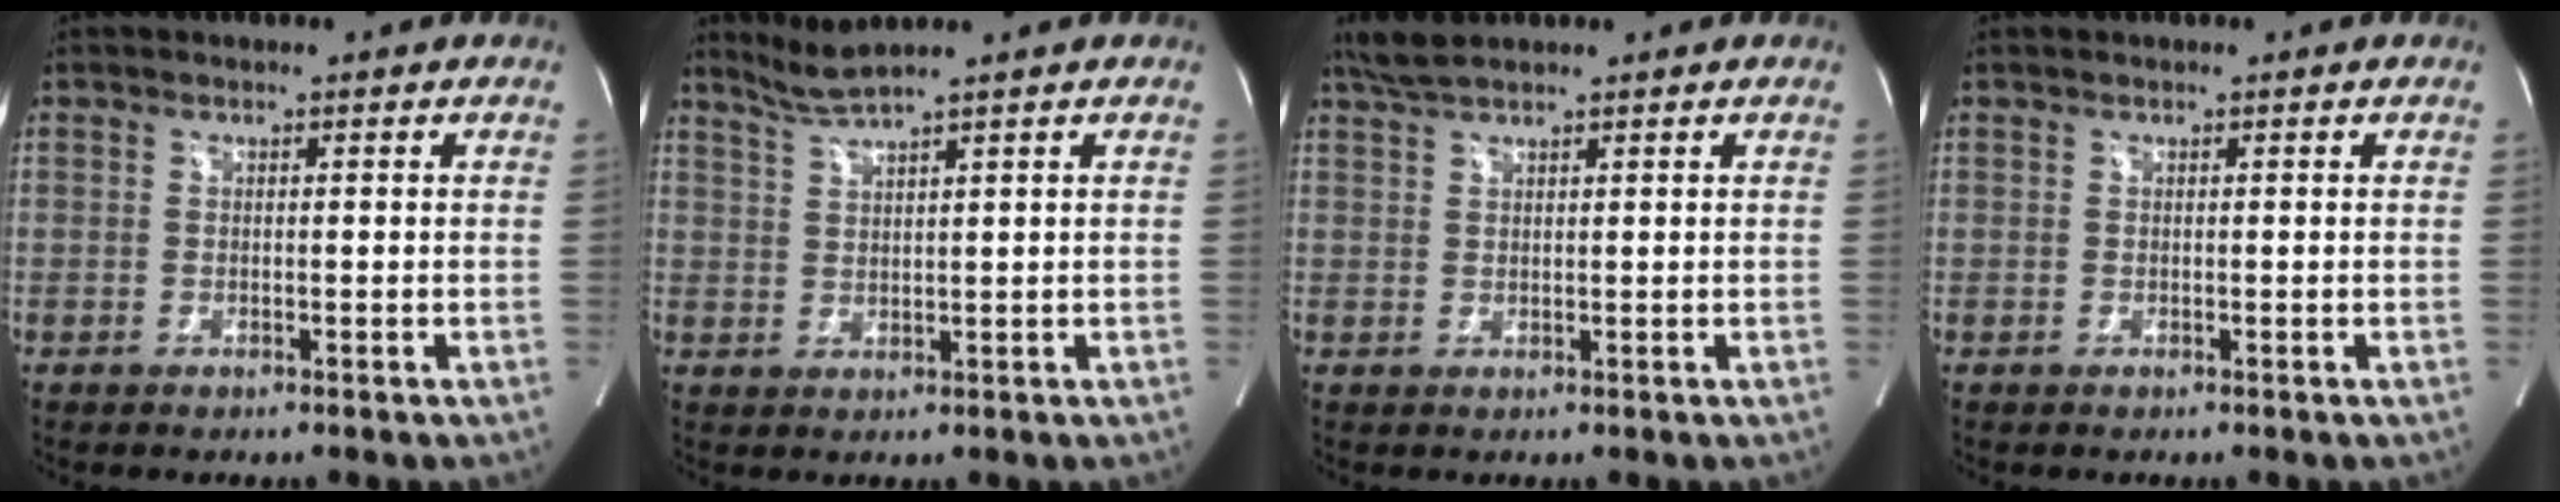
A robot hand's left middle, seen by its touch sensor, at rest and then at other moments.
{"total": 3.4, "force": [2.9, -1.4, 0.9], "torque": [-0.028, -0.005, 0.069]}
{"total": 3.0, "force": [2.6, 0.2, 1.4], "torque": [-0.038, 0.013, 0.058]}
{"total": 0.0}